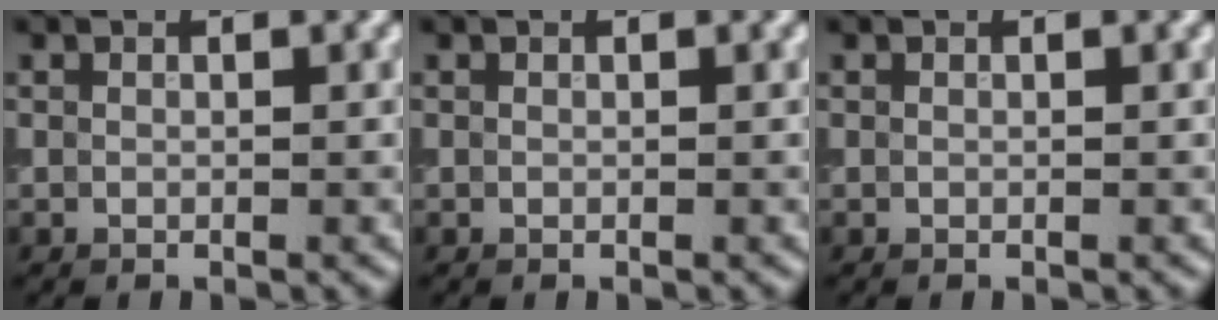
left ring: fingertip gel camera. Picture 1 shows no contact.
{"total": 0.0}
{"total": 0.0}